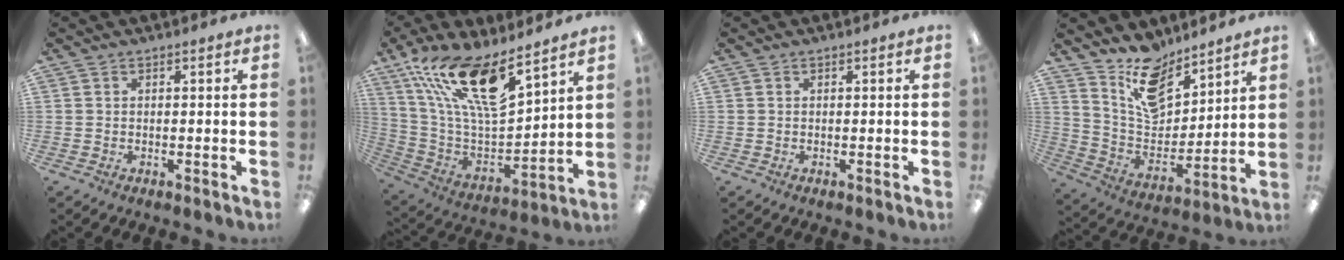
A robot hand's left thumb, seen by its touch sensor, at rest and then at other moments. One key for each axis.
{"total": 20.2, "fx": 13.7, "fy": 6.3, "fz": 13.5, "tx": -0.258, "ty": -0.086, "tz": 0.240}
{"total": 0.0}
{"total": 16.9, "fx": 13.2, "fy": 7.2, "fz": 7.6, "tx": -0.148, "ty": -0.094, "tz": 0.239}